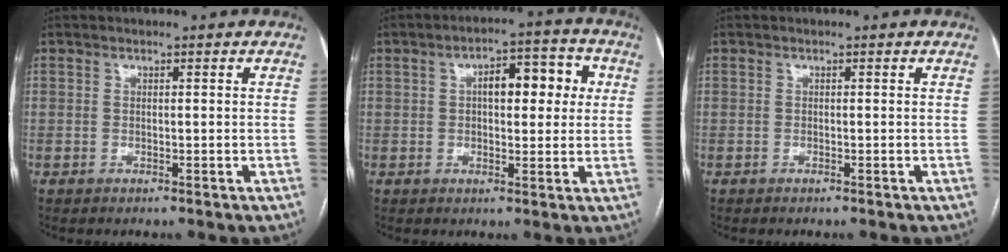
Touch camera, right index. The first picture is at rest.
{"total": 8.4, "force": [1.7, 3.5, 7.4], "torque": [-0.099, 0.030, 0.023]}
{"total": 0.0}